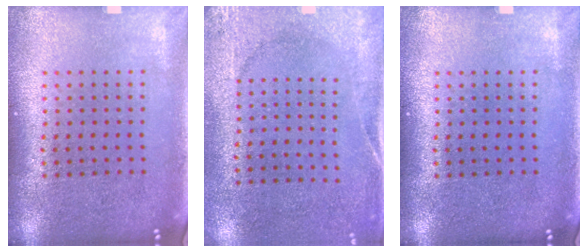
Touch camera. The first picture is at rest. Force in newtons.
{"total": 2.6, "press": 2.0, "slide": 1.6}
{"total": 0.0}